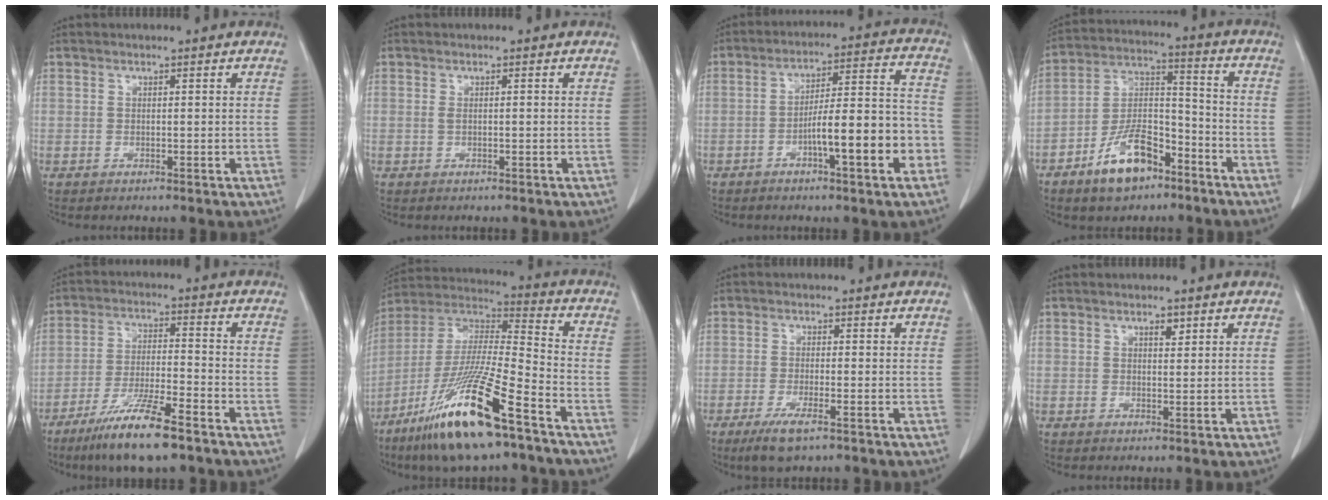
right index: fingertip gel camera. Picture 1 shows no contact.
{"total": 0.8, "force": [0.0, 0.1, 0.8], "torque": [-0.016, 0.001, 0.002]}
{"total": 12.7, "force": [-4.6, 1.6, 11.7], "torque": [-0.175, 0.022, -0.067]}
{"total": 11.5, "force": [-7.1, 5.2, 7.4], "torque": [-0.146, 0.014, -0.127]}
{"total": 11.8, "force": [-8.0, 1.2, 8.5], "torque": [-0.163, -0.027, -0.143]}
{"total": 20.6, "force": [-12.1, 1.7, 16.6], "torque": [-0.351, -0.040, -0.227]}
{"total": 5.1, "force": [-3.2, 0.8, 3.9], "torque": [-0.082, -0.013, -0.056]}
{"total": 1.3, "force": [0.8, 0.5, 0.9], "torque": [-0.014, -0.003, 0.011]}